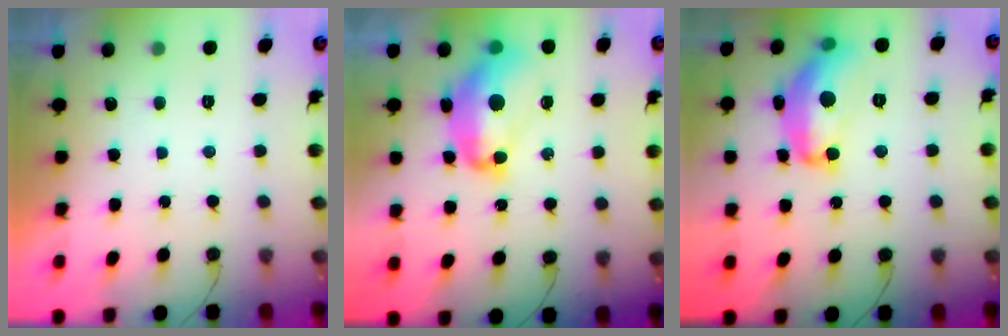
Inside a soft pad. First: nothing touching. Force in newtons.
{"total": 14.7, "press": 14.6, "slide": 1.5}
{"total": 16.6, "press": 16.6, "slide": 0.6}